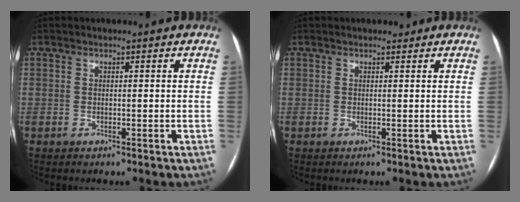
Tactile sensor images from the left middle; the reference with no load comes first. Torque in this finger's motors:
{"motor_torque": [-0.01, 0.01, 0.00, 0.00]}